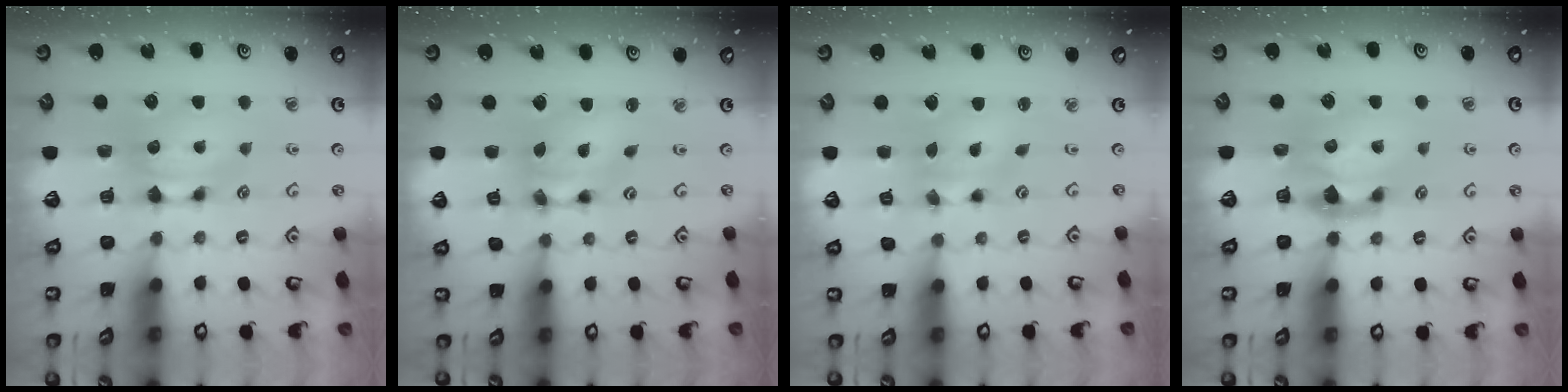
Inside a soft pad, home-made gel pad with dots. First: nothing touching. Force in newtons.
{"total": 4.8, "press": 4.1, "slide": 2.5}
{"total": 1.8, "press": 1.1, "slide": 1.4}
{"total": 2.3, "press": 2.1, "slide": 0.8}